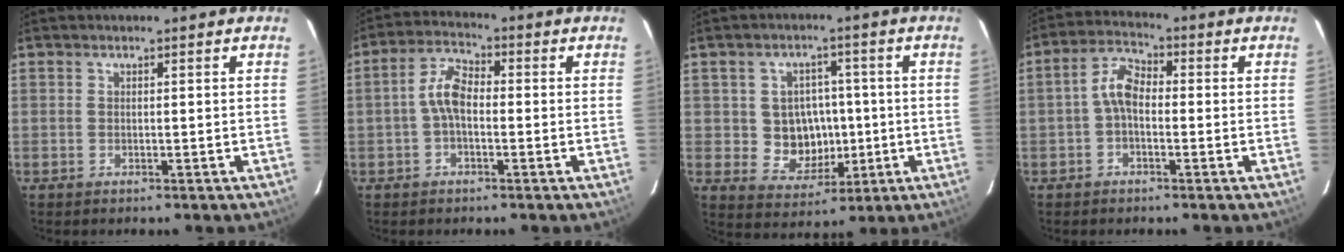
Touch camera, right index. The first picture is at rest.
{"total": 5.3, "force": [-0.9, 2.8, 4.4], "torque": [-0.094, 0.019, -0.020]}
{"total": 8.5, "force": [-0.5, 7.8, 3.3], "torque": [-0.076, 0.012, 0.009]}
{"total": 4.9, "force": [-1.0, 2.9, 3.9], "torque": [-0.081, 0.019, -0.022]}